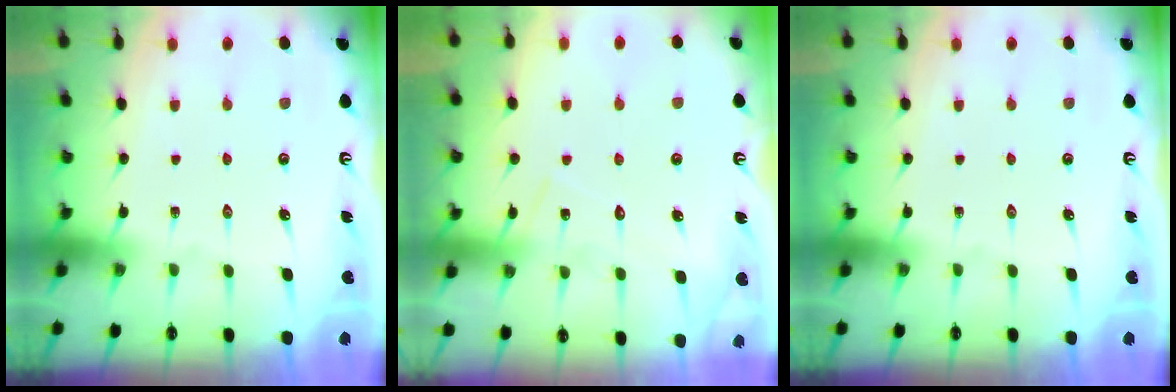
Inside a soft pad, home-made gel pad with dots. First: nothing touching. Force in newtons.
{"total": 8.7, "press": 8.7, "slide": 0.5}
{"total": 0.0}